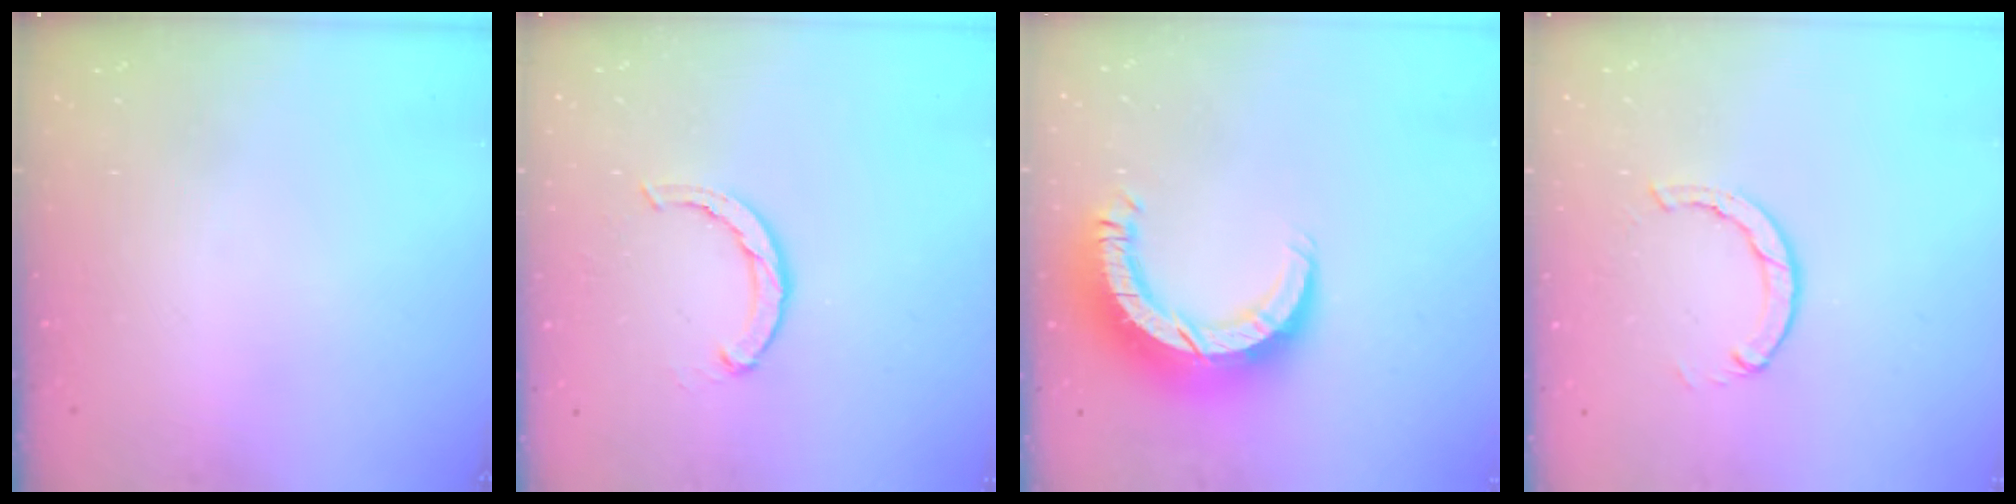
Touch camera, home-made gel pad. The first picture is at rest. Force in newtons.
{"total": 2.3, "press": 2.3, "slide": 0.3}
{"total": 11.5, "press": 11.5, "slide": 1.1}
{"total": 3.3, "press": 3.2, "slide": 0.4}